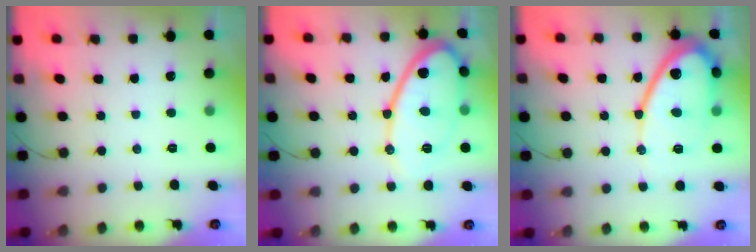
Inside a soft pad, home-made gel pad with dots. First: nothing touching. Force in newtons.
{"total": 15.5, "press": 15.4, "slide": 1.0}
{"total": 14.6, "press": 14.6, "slide": 1.1}